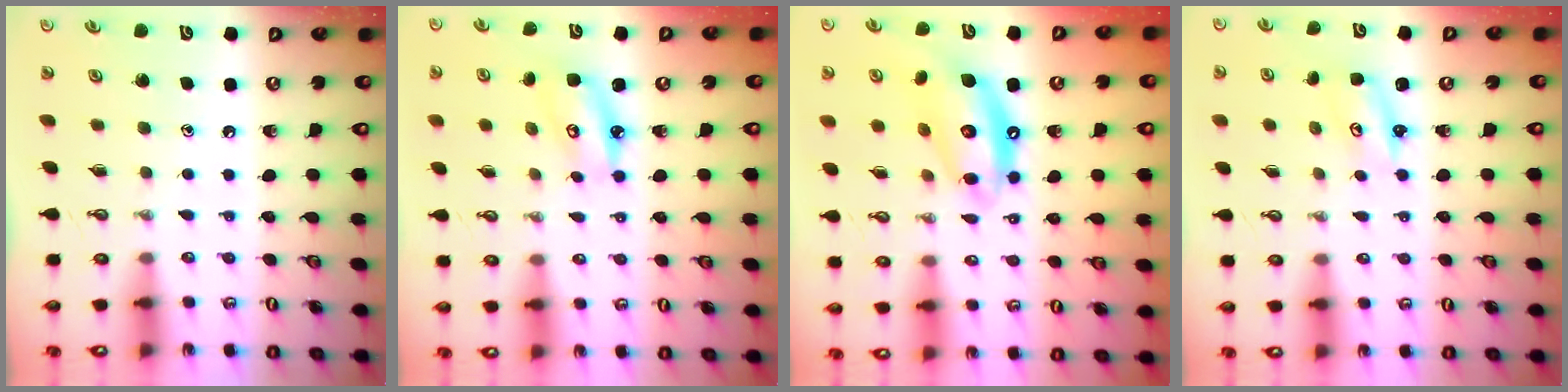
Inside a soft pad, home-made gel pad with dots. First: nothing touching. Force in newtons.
{"total": 5.8, "press": 5.8, "slide": 0.4}
{"total": 12.4, "press": 12.3, "slide": 1.4}
{"total": 2.6, "press": 2.6, "slide": 0.2}